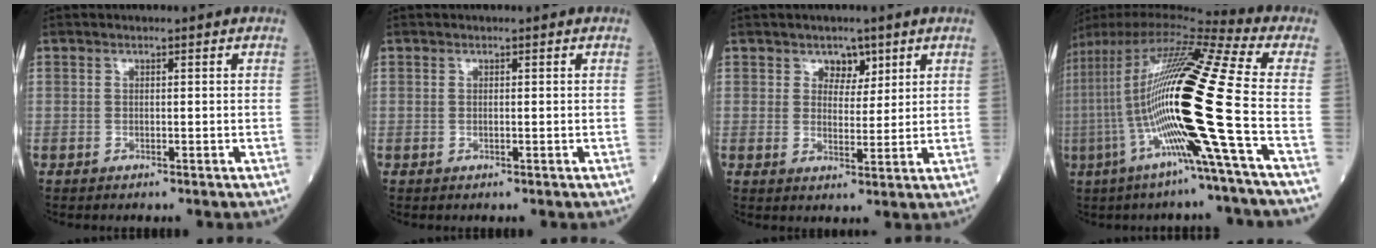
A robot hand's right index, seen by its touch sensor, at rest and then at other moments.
{"total": 0.0}
{"total": 3.3, "force": [2.1, 2.1, 1.3], "torque": [-0.013, 0.000, 0.033]}
{"total": 23.5, "force": [-4.6, -1.2, 23.0], "torque": [-0.458, -0.019, -0.109]}